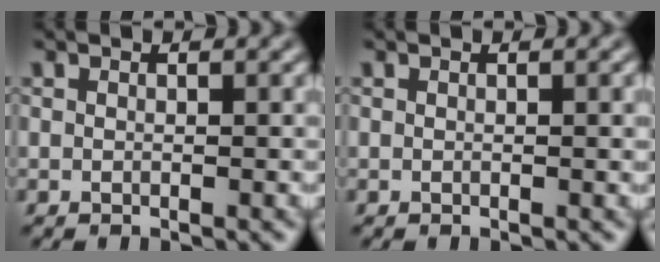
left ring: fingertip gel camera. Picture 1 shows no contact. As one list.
[{"total": 0.7, "force": [0.1, 0.1, 0.7], "torque": [-0.009, 0.001, 0.001]}]